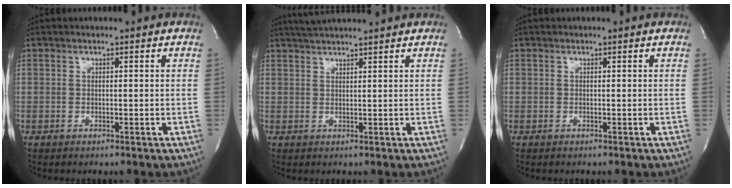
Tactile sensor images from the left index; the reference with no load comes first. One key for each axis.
{"total": 6.3, "fx": 5.7, "fy": -0.4, "fz": 2.6, "tx": -0.048, "ty": 0.027, "tz": 0.092}
{"total": 0.0}